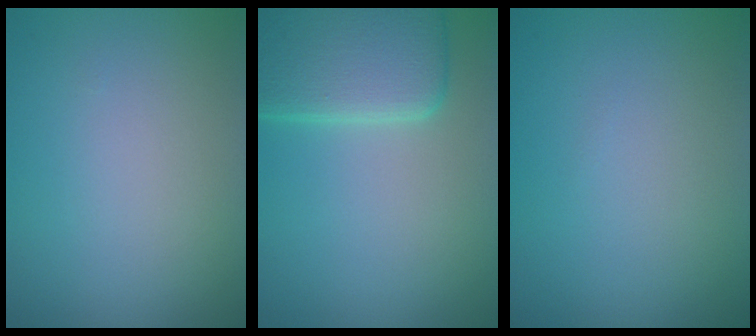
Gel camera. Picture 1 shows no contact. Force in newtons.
{"total": 6.8, "press": 6.8, "slide": 0.5}
{"total": 0.0}